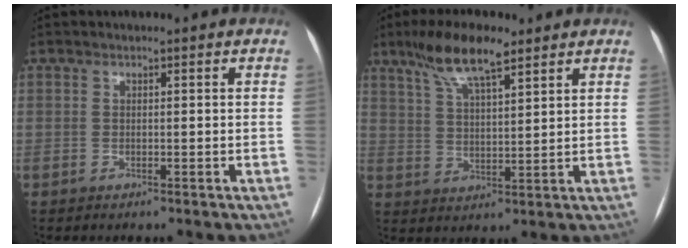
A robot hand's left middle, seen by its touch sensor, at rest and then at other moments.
{"total": 9.4, "force": [6.6, 1.9, 6.4], "torque": [-0.128, 0.014, 0.122]}